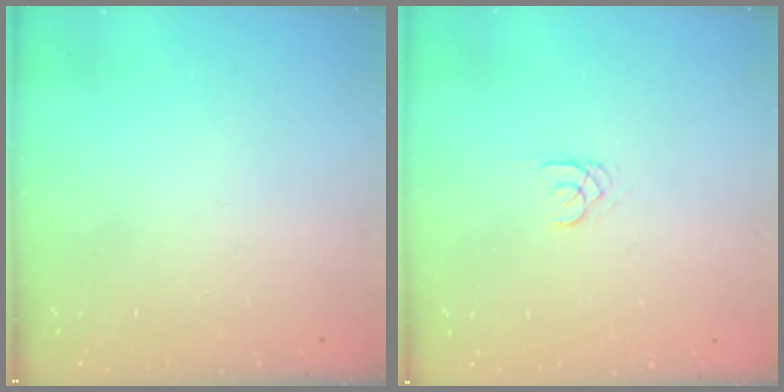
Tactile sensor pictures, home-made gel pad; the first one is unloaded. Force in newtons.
{"total": 1.8, "press": 1.7, "slide": 0.2}